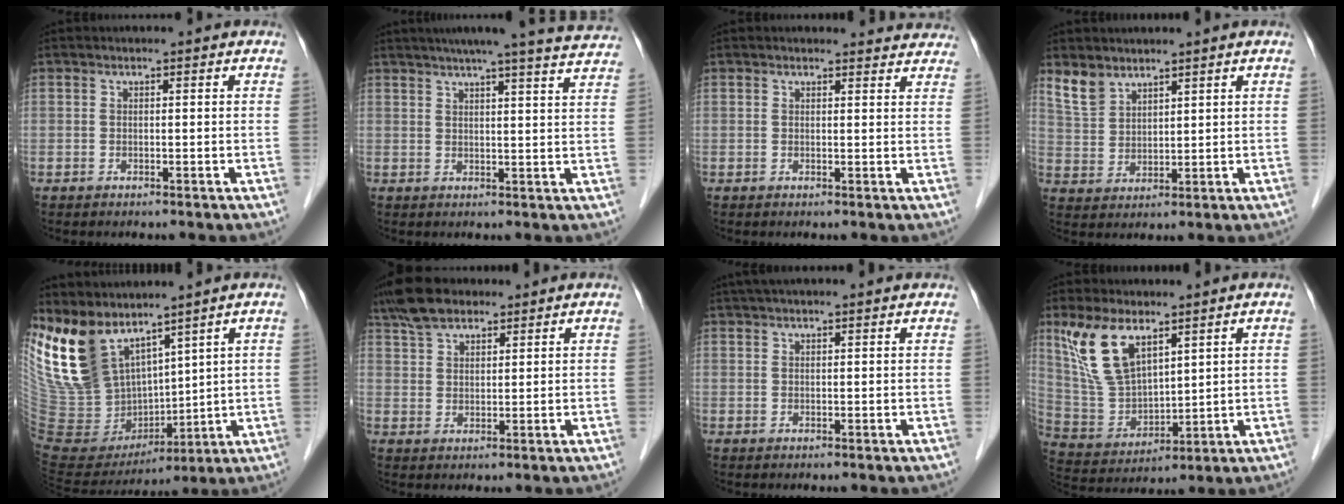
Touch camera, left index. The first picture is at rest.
{"total": 17.7, "force": [16.2, 0.2, 7.2], "torque": [-0.102, -0.009, 0.192]}
{"total": 5.9, "force": [5.7, 1.5, 0.4], "torque": [0.012, -0.005, 0.038]}
{"total": 4.8, "force": [4.1, 2.3, 1.2], "torque": [-0.033, 0.008, 0.093]}
{"total": 18.5, "force": [13.1, 9.4, 9.1], "torque": [-0.214, -0.001, 0.272]}
{"total": 7.0, "force": [5.5, 3.2, 2.8], "torque": [-0.062, 0.025, 0.109]}
{"total": 9.3, "force": [8.2, 1.0, 4.2], "torque": [-0.064, 0.039, 0.109]}
{"total": 10.6, "force": [6.5, 4.4, 7.1], "torque": [-0.159, 0.007, 0.145]}